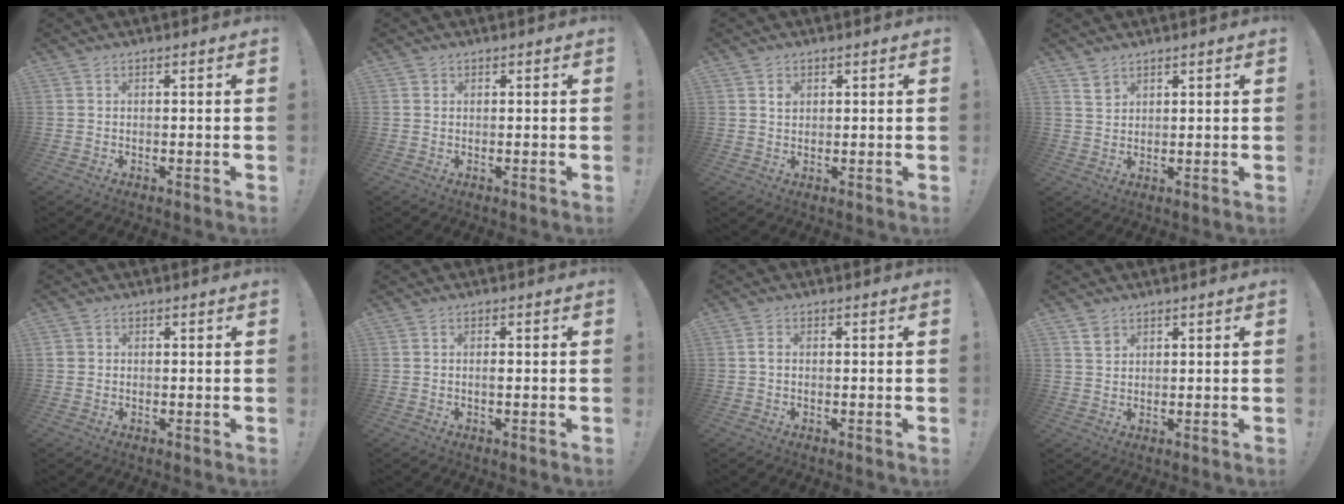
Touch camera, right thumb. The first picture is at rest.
{"total": 0.9, "force": [0.5, 0.8, 0.0], "torque": [0.006, -0.001, 0.009]}
{"total": 1.6, "force": [0.8, 1.3, 0.5], "torque": [0.003, -0.004, 0.012]}
{"total": 3.5, "force": [2.6, 2.1, 1.0], "torque": [-0.004, -0.019, 0.047]}
{"total": 1.3, "force": [0.2, 1.2, 0.4], "torque": [-0.006, 0.003, 0.004]}
{"total": 0.9, "force": [-0.3, 0.2, 0.8], "torque": [-0.008, -0.003, -0.008]}
{"total": 1.2, "force": [0.0, 0.7, 0.9], "torque": [-0.018, 0.004, 0.000]}
{"total": 2.8, "force": [1.9, 1.9, 0.8], "torque": [0.002, -0.013, 0.033]}